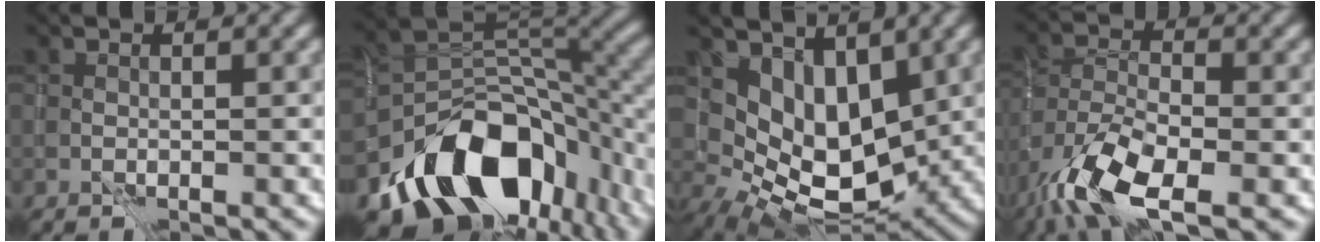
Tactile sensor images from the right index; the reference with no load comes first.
{"total": 13.4, "force": [-7.3, 7.9, 7.9], "torque": [-0.120, -0.001, -0.114]}
{"total": 7.3, "force": [2.2, 4.4, 5.3], "torque": [-0.097, -0.026, 0.045]}
{"total": 9.0, "force": [-5.3, 3.2, 6.5], "torque": [-0.125, -0.009, -0.104]}